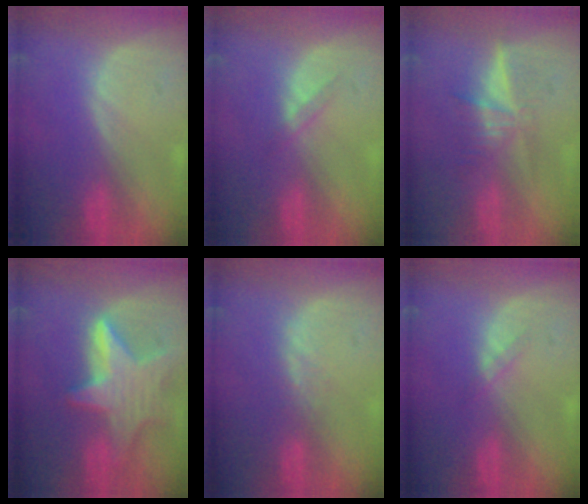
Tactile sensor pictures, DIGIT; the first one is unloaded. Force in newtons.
{"total": 1.9, "press": 1.7, "slide": 1.0}
{"total": 5.1, "press": 4.9, "slide": 1.5}
{"total": 9.4, "press": 9.4, "slide": 0.8}
{"total": 1.4, "press": 1.4, "slide": 0.3}
{"total": 1.3, "press": 1.3, "slide": 0.2}